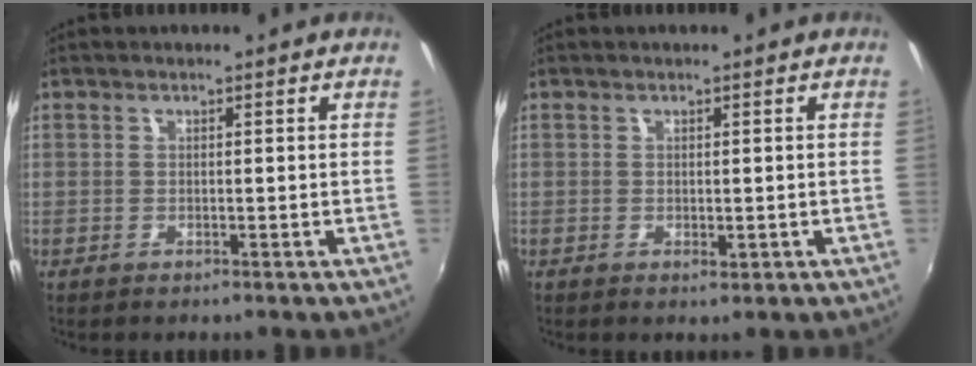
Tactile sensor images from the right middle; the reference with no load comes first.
{"total": 0.8, "force": [-0.1, 0.5, 0.6], "torque": [-0.010, -0.004, -0.001]}